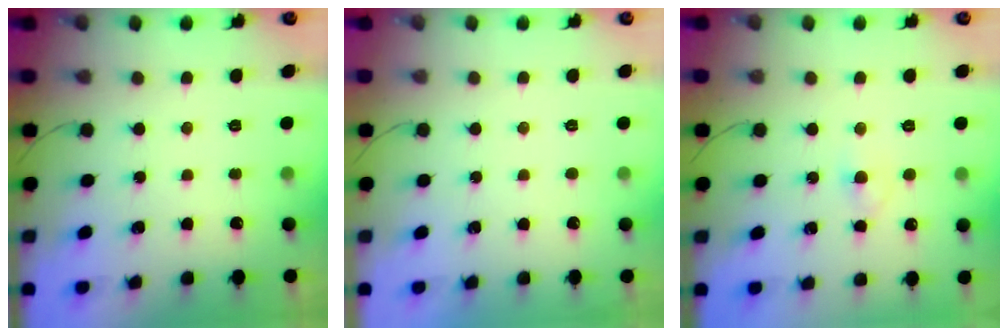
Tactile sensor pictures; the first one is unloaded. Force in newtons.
{"total": 1.0, "press": 1.0, "slide": 0.2}
{"total": 2.5, "press": 2.3, "slide": 1.0}